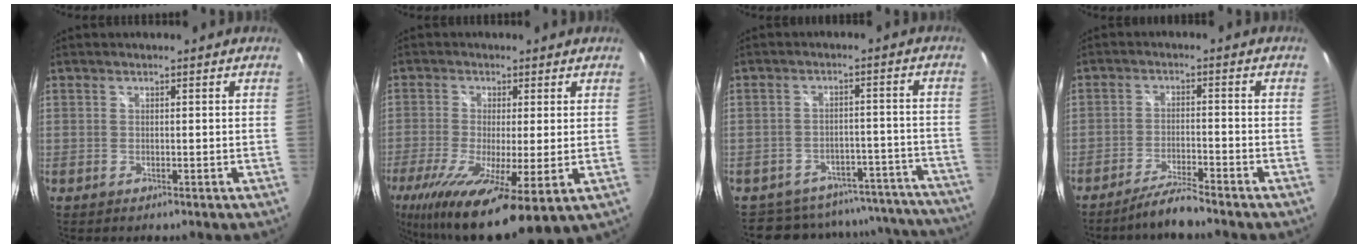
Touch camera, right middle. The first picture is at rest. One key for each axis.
{"total": 16.6, "fx": -6.8, "fy": 3.5, "fz": 14.8, "tx": -0.288, "ty": -0.068, "tz": -0.112}
{"total": 19.3, "fx": -17.7, "fy": 7.0, "fz": 3.1, "tx": -0.051, "ty": 0.056, "tz": -0.210}
{"total": 5.1, "fx": -4.7, "fy": -0.5, "fz": 2.0, "tx": -0.058, "ty": -0.003, "tz": -0.088}